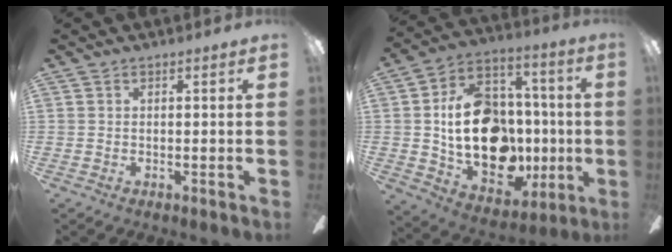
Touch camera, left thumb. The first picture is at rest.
{"total": 21.6, "force": [0.0, 16.0, 14.5], "torque": [-0.264, 0.006, 0.014]}